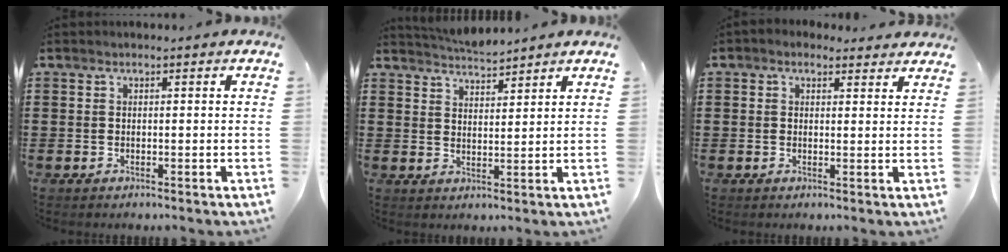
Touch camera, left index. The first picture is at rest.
{"total": 3.7, "force": [3.7, 0.1, 0.3], "torque": [-0.016, -0.013, 0.069]}
{"total": 1.7, "force": [1.4, 0.9, 0.4], "torque": [-0.012, 0.008, 0.025]}